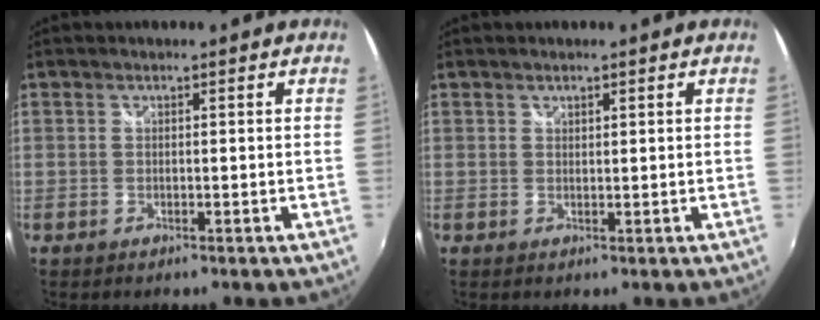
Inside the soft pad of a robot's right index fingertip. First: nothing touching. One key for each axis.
{"total": 0.8, "fx": 0.7, "fy": 0.3, "fz": 0.3, "tx": -0.004, "ty": 0.001, "tz": 0.011}